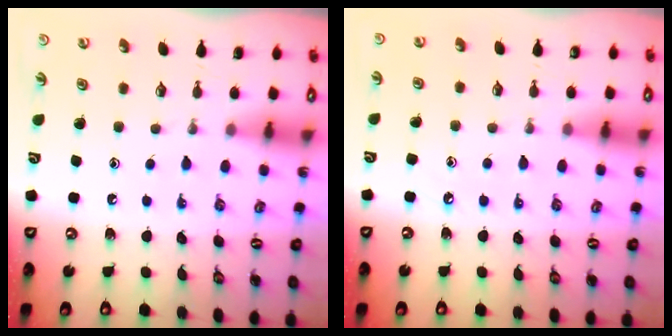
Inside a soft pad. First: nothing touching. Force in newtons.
{"total": 3.9, "press": 3.9, "slide": 0.4}